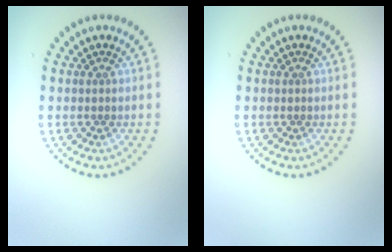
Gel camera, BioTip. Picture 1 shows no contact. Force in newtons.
{"total": 0.0}